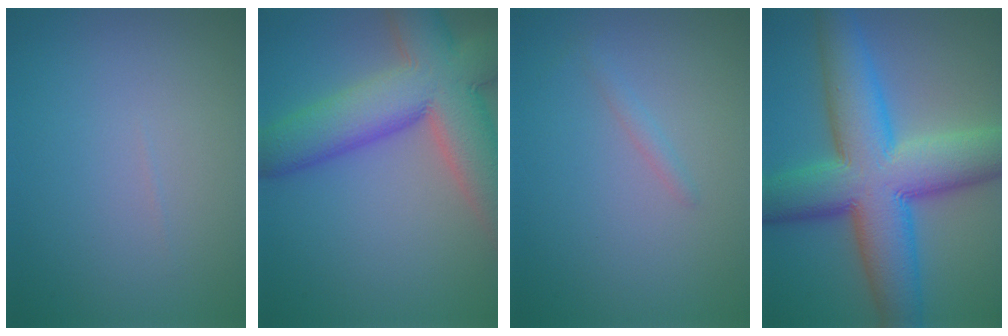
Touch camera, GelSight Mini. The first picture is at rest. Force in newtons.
{"total": 11.7, "press": 11.7, "slide": 0.6}
{"total": 0.8, "press": 0.8, "slide": 0.1}
{"total": 13.3, "press": 13.3, "slide": 0.4}